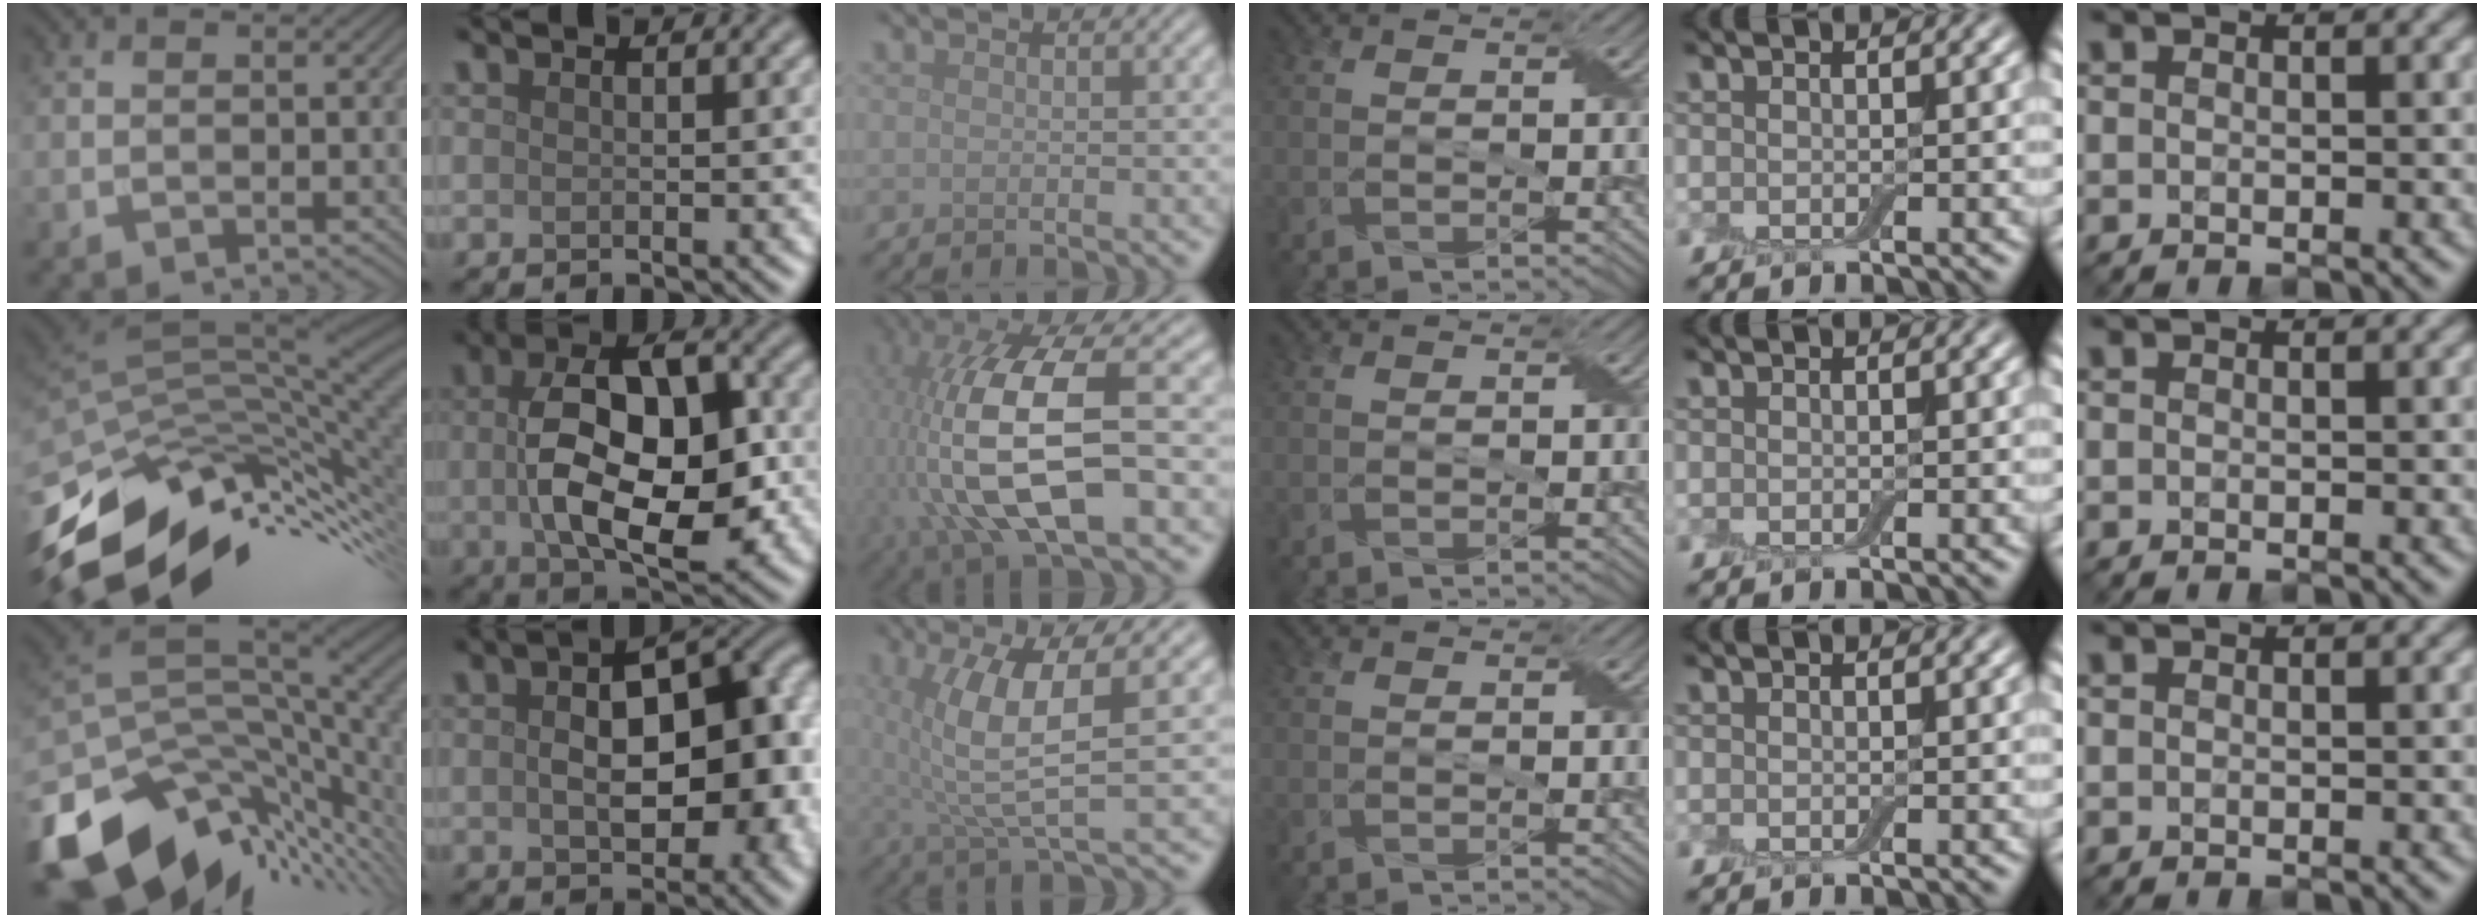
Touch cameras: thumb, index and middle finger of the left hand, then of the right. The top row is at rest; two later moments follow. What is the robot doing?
{"motion": "peel", "object": "aluminum foil"}